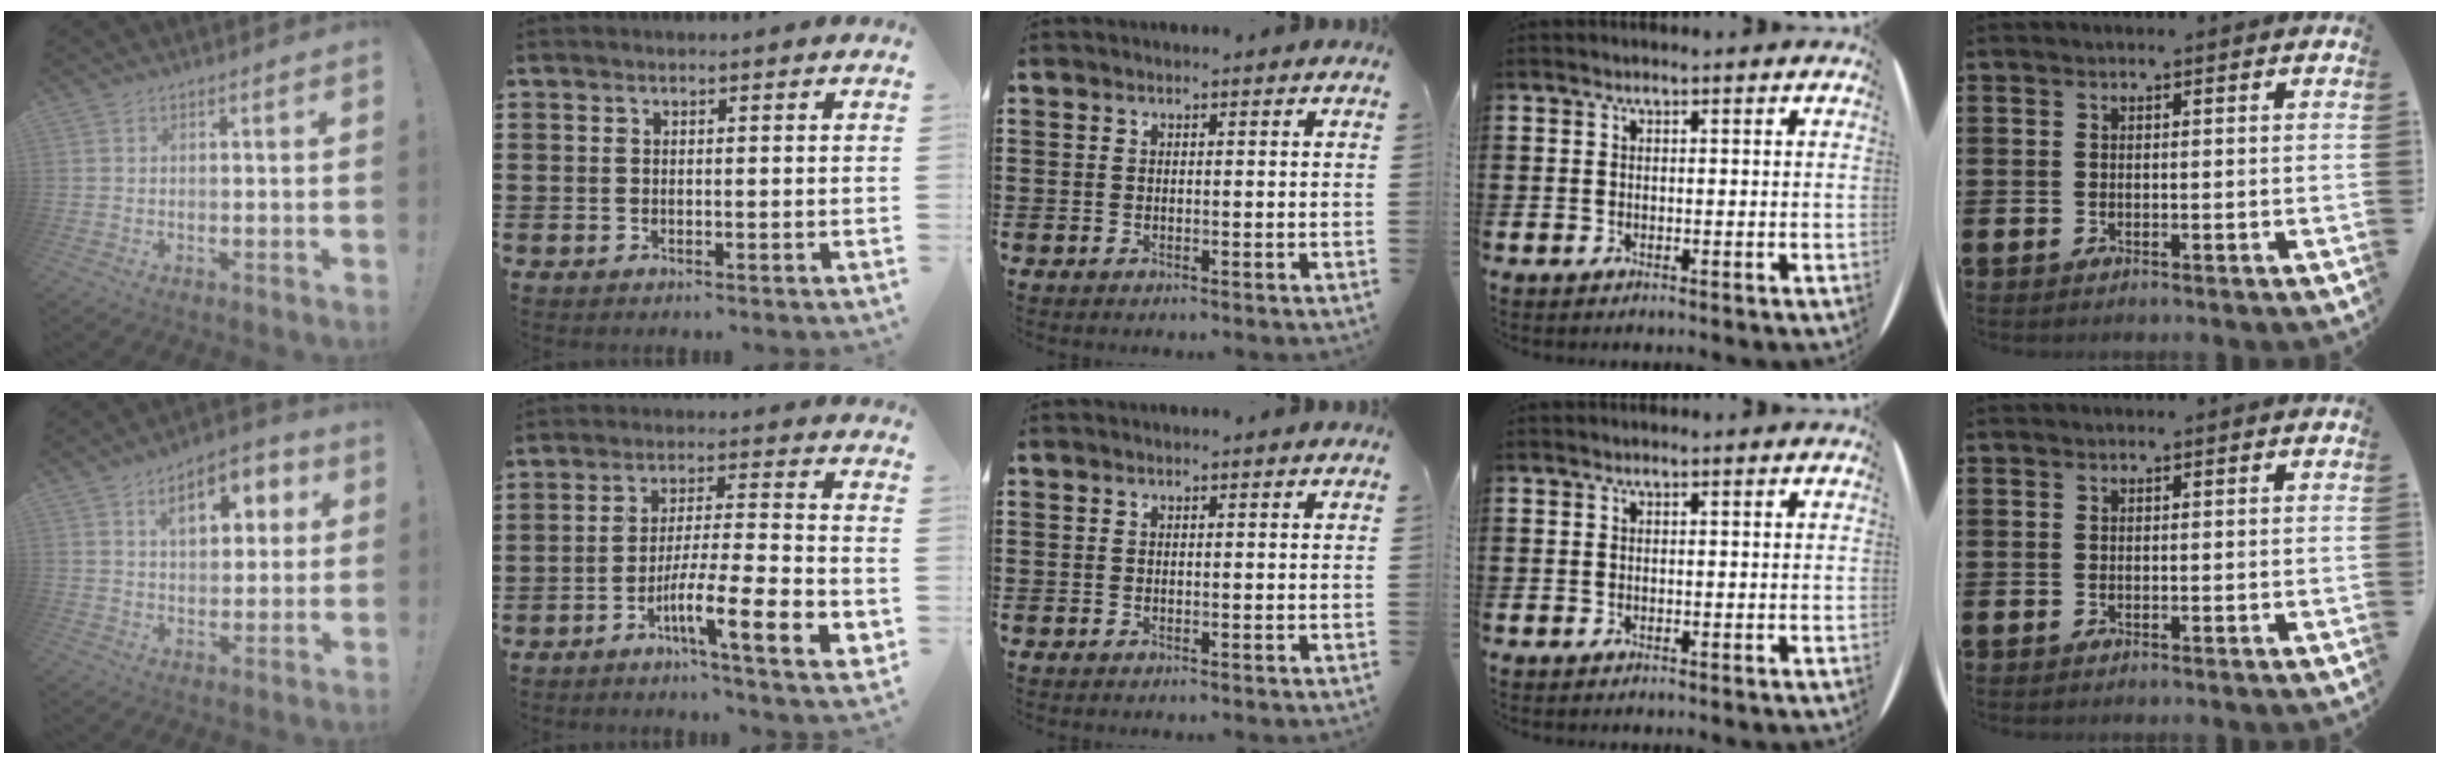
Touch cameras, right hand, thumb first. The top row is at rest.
{"thumb": {"total": 11.4, "force": [4.3, 6.5, 8.4], "torque": [-0.121, -0.003, 0.071]}, "index": {"total": 11.8, "force": [-5.3, 1.9, 10.4], "torque": [-0.189, 0.002, -0.095]}}